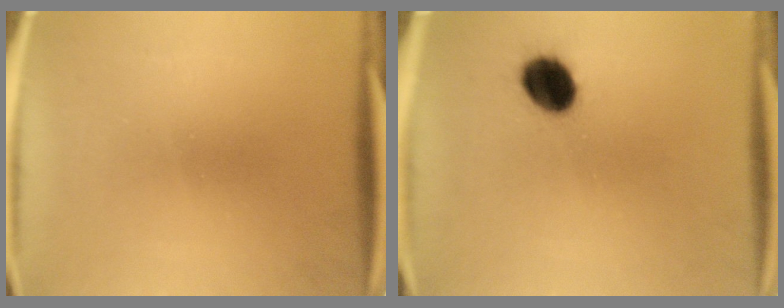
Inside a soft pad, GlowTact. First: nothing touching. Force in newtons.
{"total": 8.7}